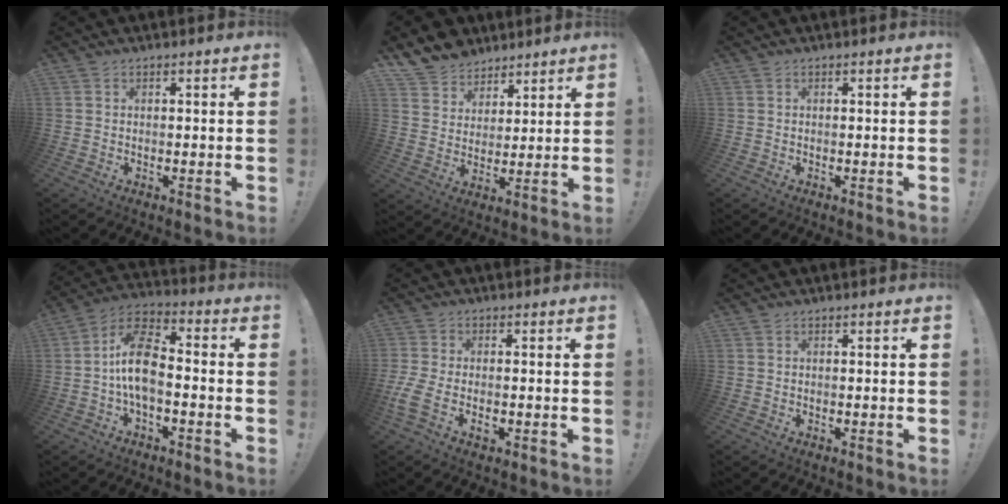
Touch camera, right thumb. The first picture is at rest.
{"total": 8.7, "force": [6.8, 5.5, 0.5], "torque": [-0.018, -0.057, 0.136]}
{"total": 0.0}
{"total": 12.7, "force": [-2.0, 7.0, 10.4], "torque": [-0.204, 0.020, -0.034]}
{"total": 5.1, "force": [-1.8, 2.3, 4.2], "torque": [-0.096, -0.005, -0.032]}
{"total": 0.0}